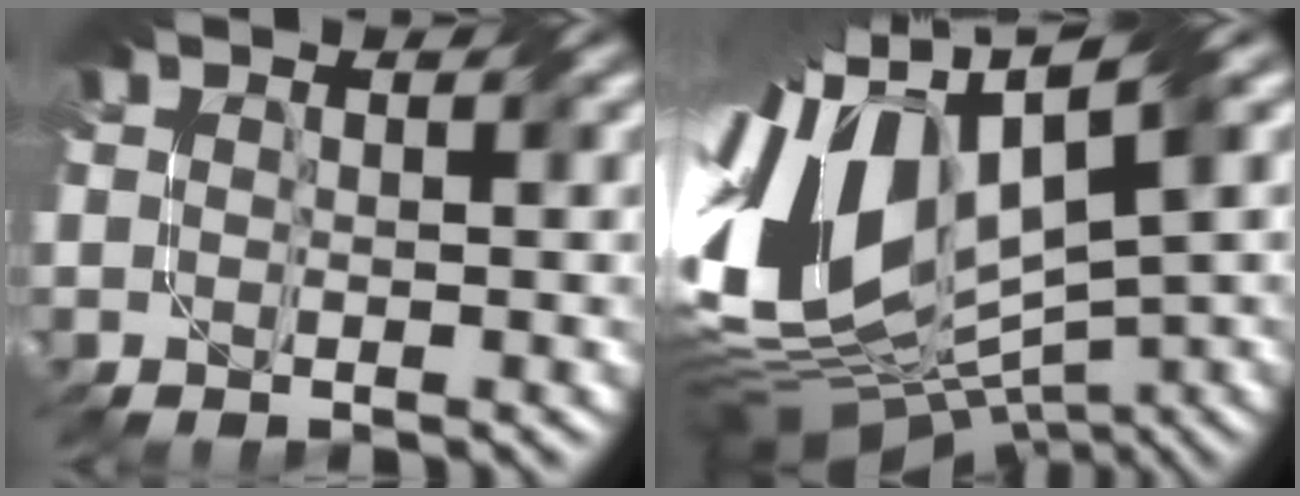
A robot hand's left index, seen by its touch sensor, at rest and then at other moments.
{"total": 13.9, "force": [1.6, 7.4, 11.7], "torque": [-0.257, 0.017, 0.033]}